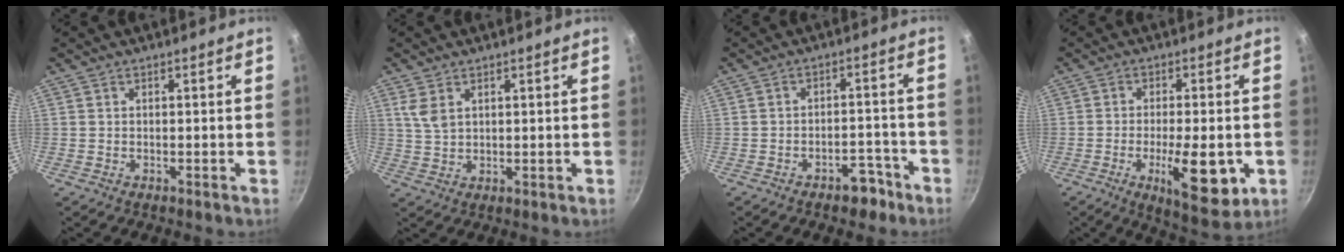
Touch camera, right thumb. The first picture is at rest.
{"total": 4.4, "force": [2.0, 2.6, 2.9], "torque": [-0.055, -0.005, 0.043]}
{"total": 5.2, "force": [-3.5, 2.8, 2.6], "torque": [-0.012, 0.040, -0.035]}
{"total": 13.1, "force": [-3.5, 4.7, 11.8], "torque": [-0.161, 0.001, -0.045]}